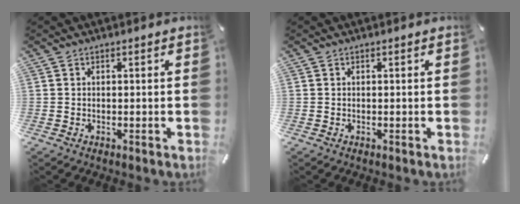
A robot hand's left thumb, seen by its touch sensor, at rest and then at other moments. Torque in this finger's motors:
{"motor_torque": [0.00, 0.00, 0.00, 0.00, 0.00]}